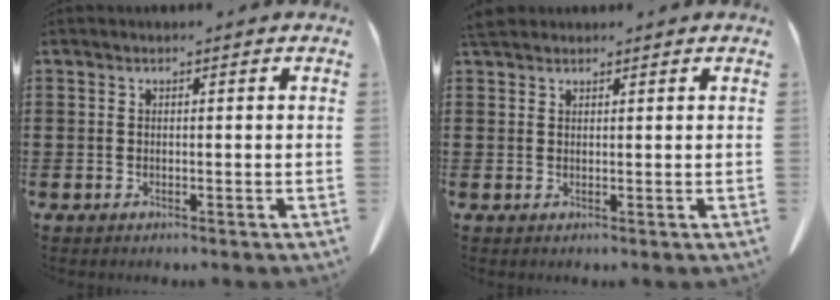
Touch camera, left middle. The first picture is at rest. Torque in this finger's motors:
{"motor_torque": [1.19, 0.95, 0.03, 0.06]}